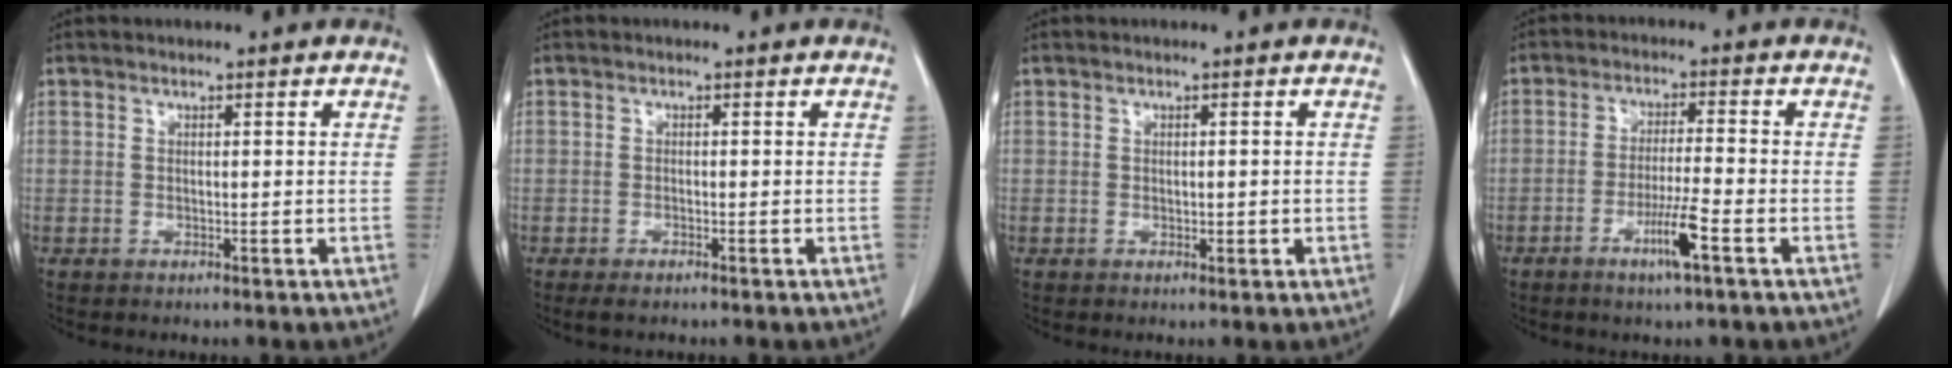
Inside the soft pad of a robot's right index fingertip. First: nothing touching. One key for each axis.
{"total": 2.2, "fx": -1.8, "fy": 0.5, "fz": 1.2, "tx": -0.021, "ty": -0.005, "tz": -0.028}
{"total": 0.9, "fx": -0.1, "fy": 0.6, "fz": 0.7, "tx": -0.005, "ty": 0.001, "tz": 0.003}
{"total": 5.9, "fx": -2.9, "fy": -0.3, "fz": 5.2, "tx": -0.093, "ty": -0.008, "tz": -0.052}